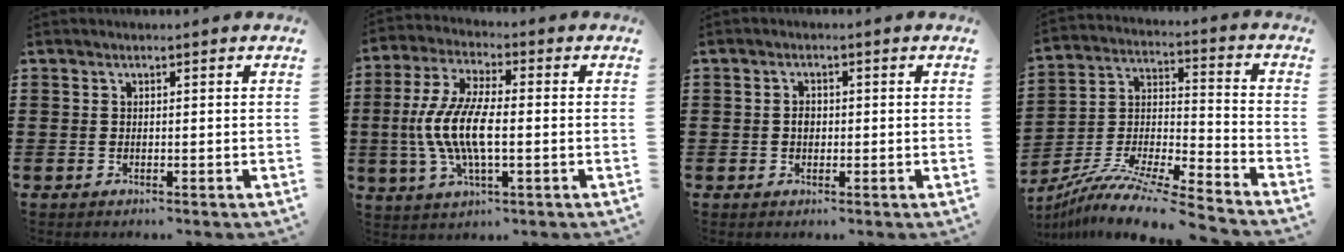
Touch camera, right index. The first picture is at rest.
{"total": 9.6, "force": [-1.4, 3.3, 8.9], "torque": [-0.208, -0.014, -0.033]}
{"total": 1.4, "force": [0.0, 0.9, 1.1], "torque": [-0.021, 0.006, -0.001]}
{"total": 10.6, "force": [-9.6, 0.1, 4.6], "torque": [-0.089, 0.002, -0.194]}